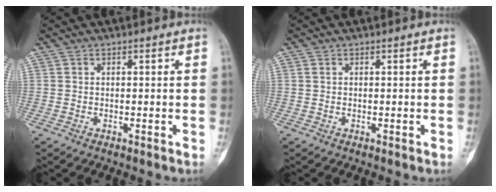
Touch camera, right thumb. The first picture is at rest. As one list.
[{"total": 0.6, "force": [0.2, 0.5, 0.3], "torque": [-0.001, 0.001, 0.002]}]